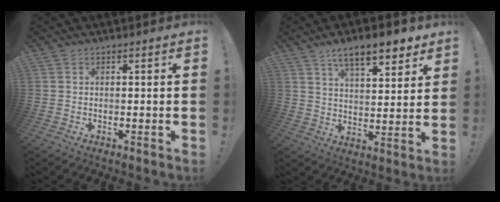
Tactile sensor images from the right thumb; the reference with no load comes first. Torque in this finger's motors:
{"motor_torque": [0.34, 0.97, 0.49, 0.32, 0.24]}